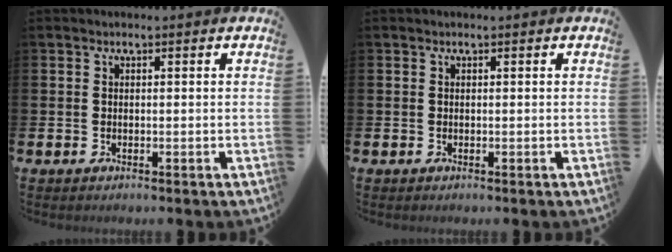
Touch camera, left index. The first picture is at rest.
{"total": 0.0}